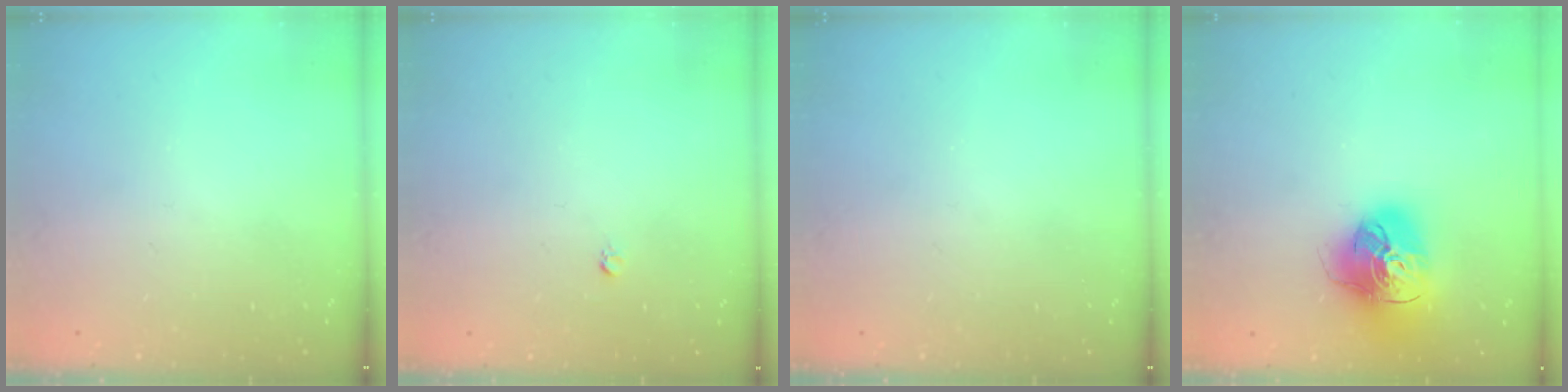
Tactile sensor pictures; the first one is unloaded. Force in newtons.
{"total": 2.5, "press": 2.5, "slide": 0.2}
{"total": 0.0}
{"total": 18.6, "press": 18.5, "slide": 2.0}